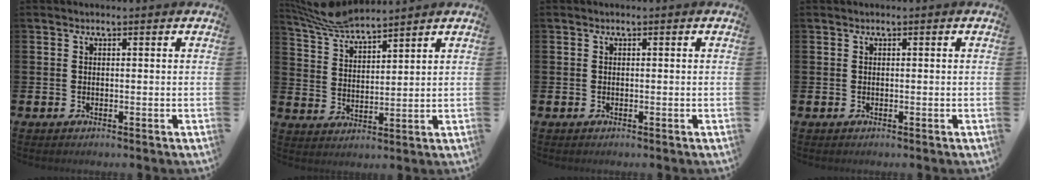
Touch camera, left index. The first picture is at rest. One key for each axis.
{"total": 6.7, "fx": 6.4, "fy": 0.6, "fz": 1.9, "tx": -0.057, "ty": -0.033, "tz": 0.117}
{"total": 0.0}
{"total": 0.0}